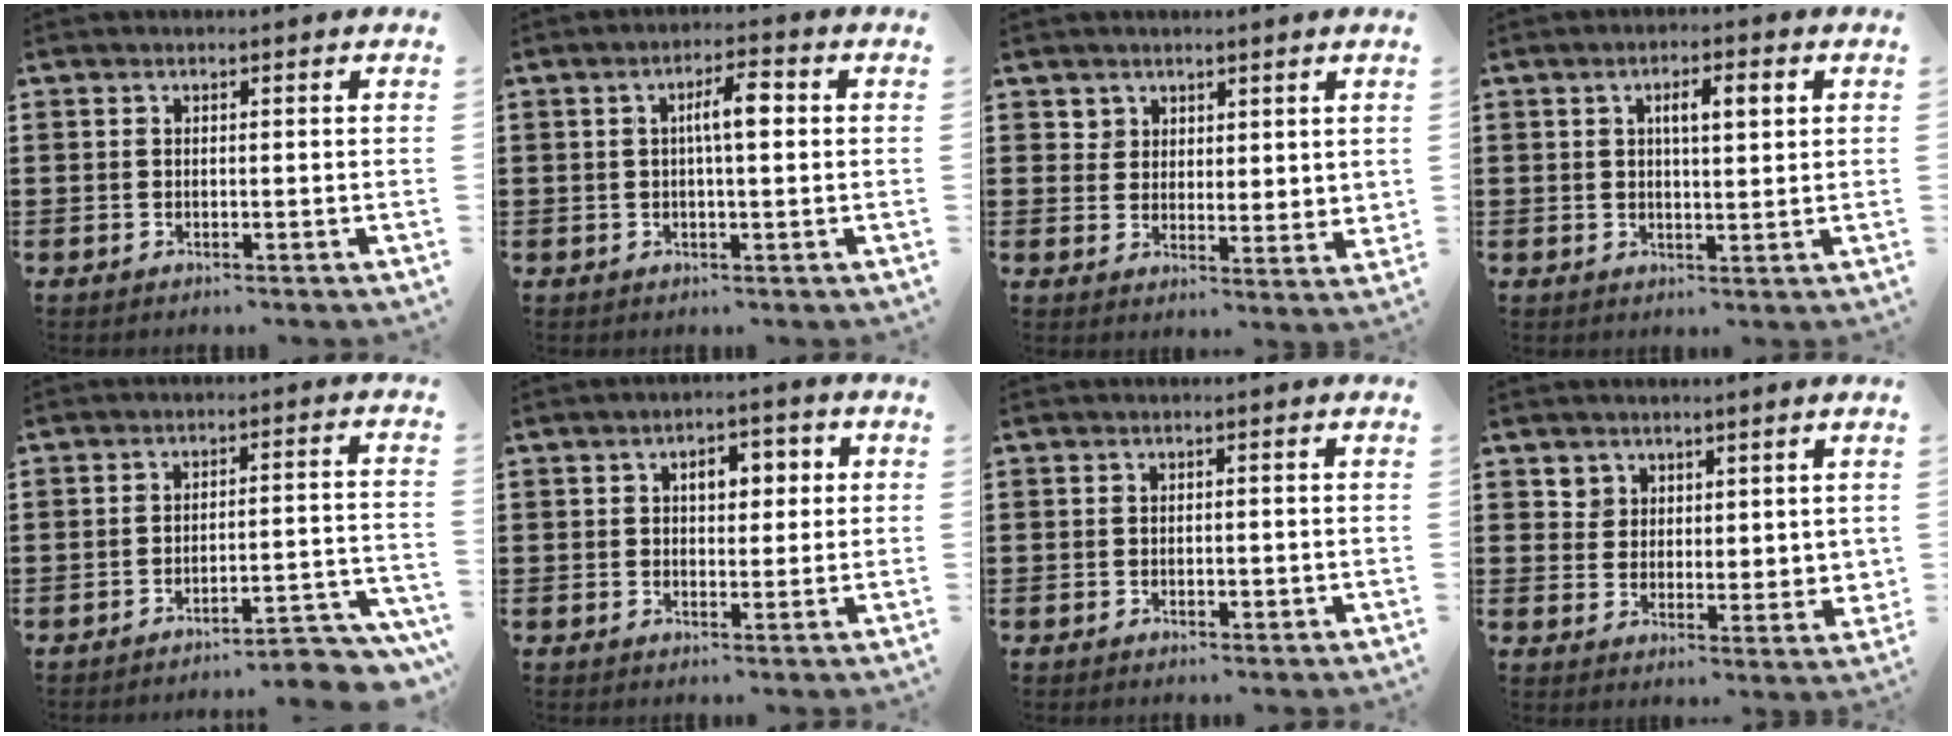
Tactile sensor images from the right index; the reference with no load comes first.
{"total": 4.5, "force": [0.5, 1.1, 4.4], "torque": [-0.075, 0.003, 0.003]}
{"total": 3.8, "force": [3.1, 2.2, 0.3], "torque": [-0.019, 0.002, 0.060]}
{"total": 3.7, "force": [1.0, 1.0, 3.4], "torque": [-0.061, 0.006, 0.011]}
{"total": 4.5, "force": [-4.2, 0.1, 1.5], "torque": [-0.027, -0.008, -0.086]}
{"total": 4.3, "force": [1.0, 2.5, 3.3], "torque": [-0.048, 0.003, 0.007]}
{"total": 0.9, "force": [-0.2, 0.6, 0.6], "torque": [-0.014, 0.003, -0.005]}
{"total": 4.8, "force": [3.7, 3.1, 0.3], "torque": [-0.017, -0.002, 0.070]}